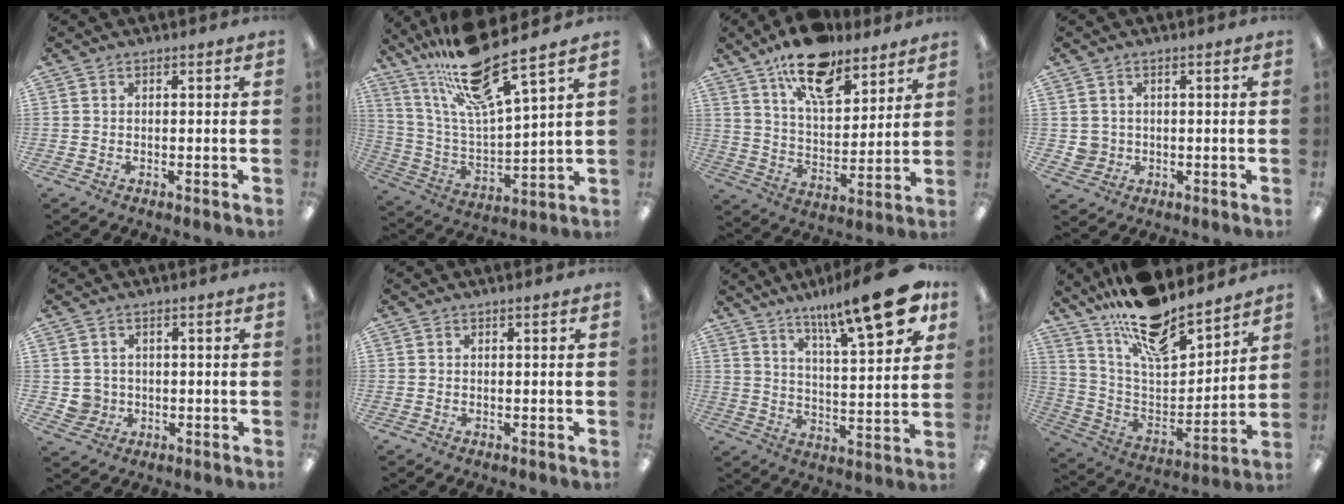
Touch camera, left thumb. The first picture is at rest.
{"total": 22.4, "force": [17.1, 4.7, 13.6], "torque": [-0.257, -0.098, 0.288]}
{"total": 15.9, "force": [11.7, 6.5, 8.6], "torque": [-0.142, -0.059, 0.204]}
{"total": 3.1, "force": [0.4, 2.9, 0.8], "torque": [-0.020, 0.005, 0.009]}
{"total": 3.5, "force": [0.3, 3.4, 0.6], "torque": [-0.019, 0.007, 0.008]}
{"total": 1.1, "force": [0.4, 0.1, 1.0], "torque": [-0.018, 0.001, 0.006]}
{"total": 18.7, "force": [12.7, 4.5, 13.0], "torque": [-0.186, -0.078, 0.200]}
{"total": 18.2, "force": [15.3, 5.7, 8.1], "torque": [-0.151, -0.108, 0.267]}